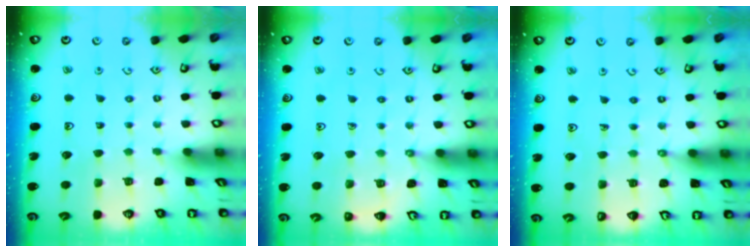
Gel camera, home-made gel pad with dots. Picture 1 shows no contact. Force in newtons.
{"total": 5.8, "press": 5.6, "slide": 1.6}
{"total": 1.5, "press": 1.5, "slide": 0.2}